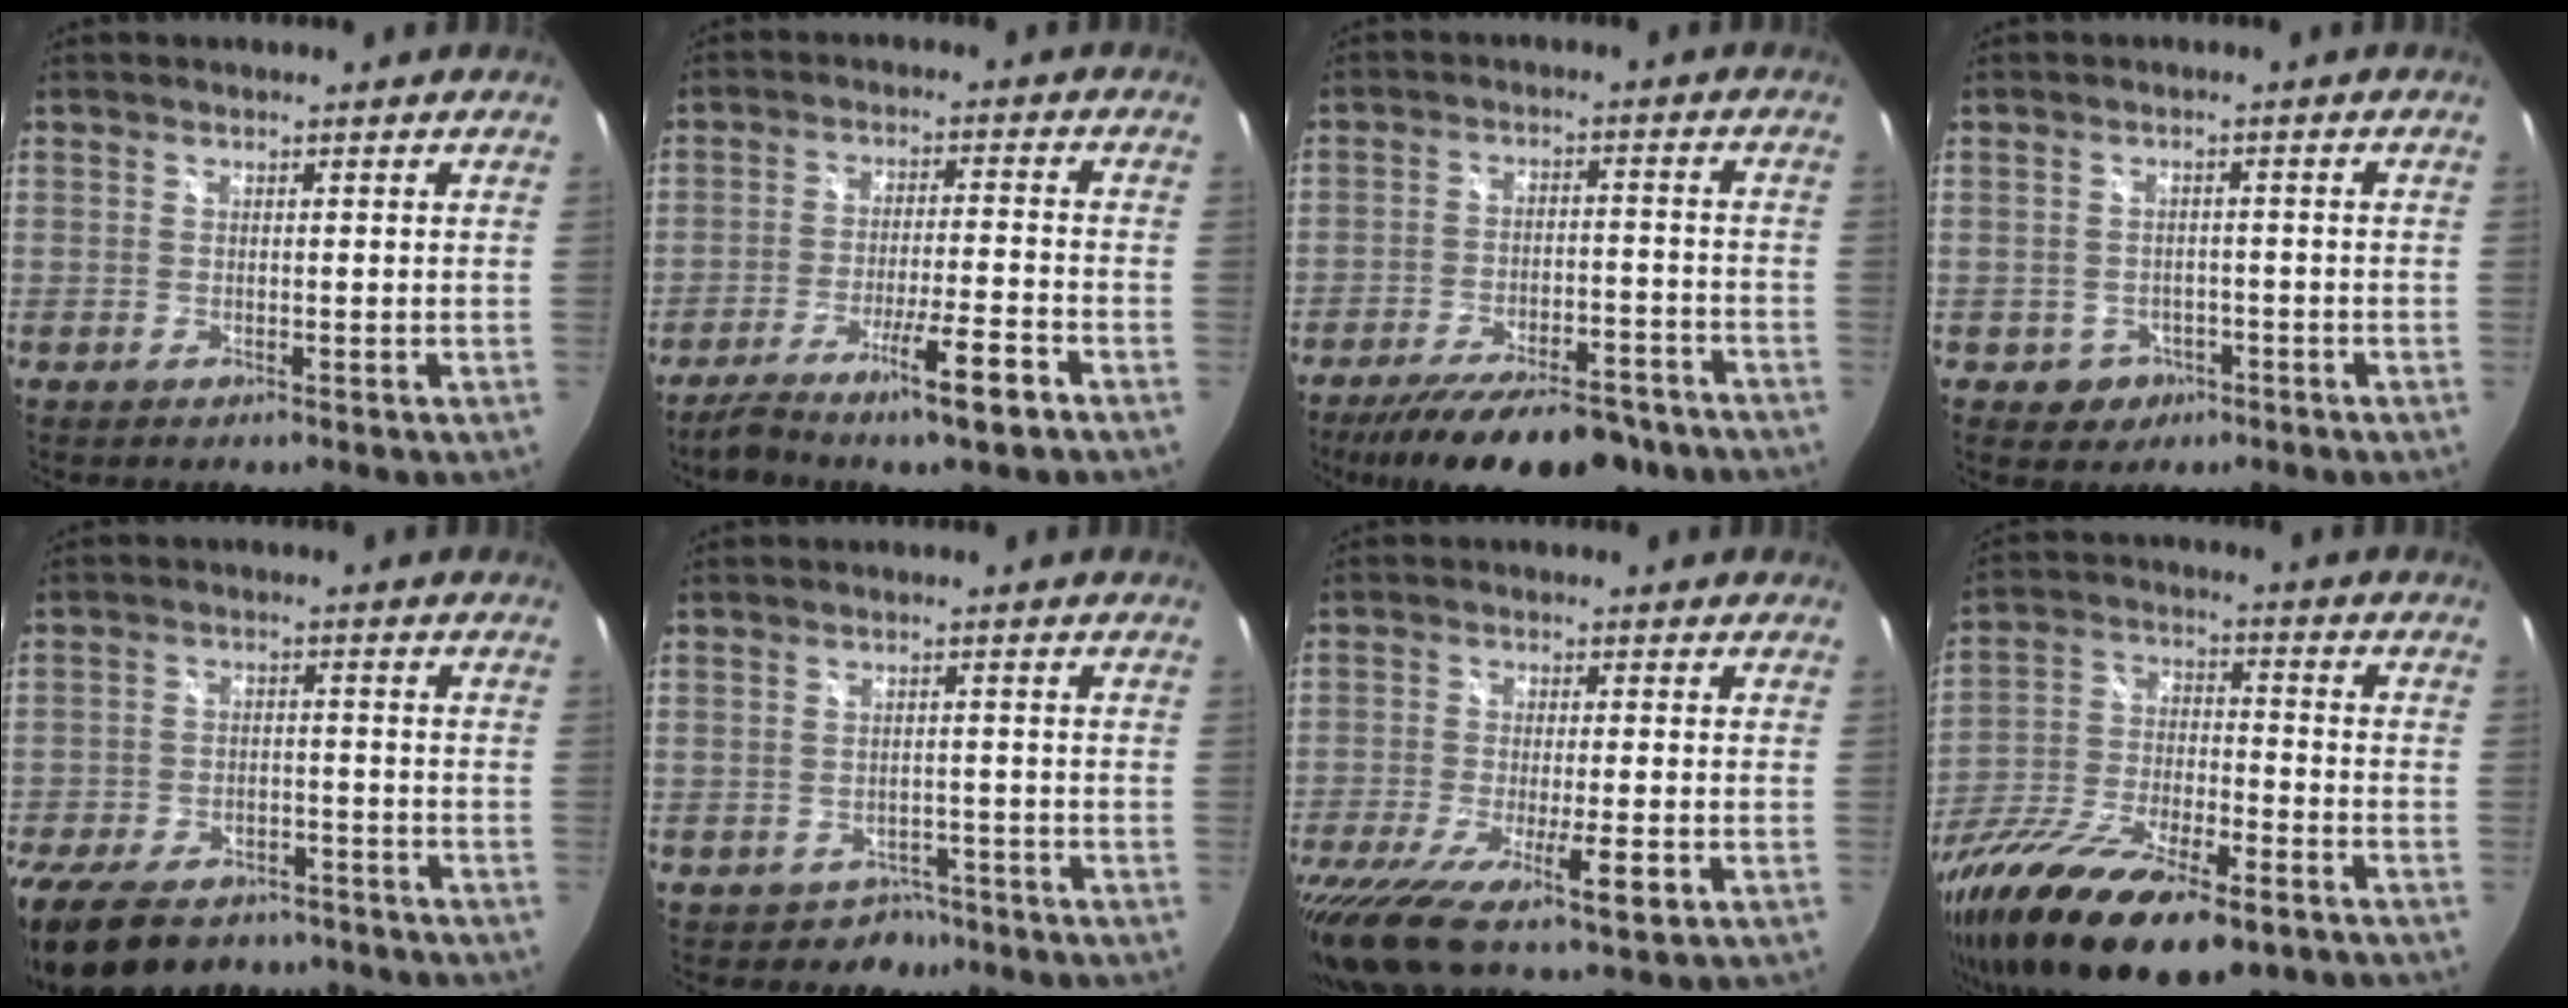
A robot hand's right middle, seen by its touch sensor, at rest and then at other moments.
{"total": 9.5, "force": [-6.7, 0.2, 6.8], "torque": [-0.137, -0.010, -0.112]}
{"total": 20.5, "force": [-16.5, 6.3, 10.4], "torque": [-0.189, -0.030, -0.232]}
{"total": 4.5, "force": [-1.9, 4.0, 0.7], "torque": [-0.029, 0.007, -0.019]}
{"total": 21.2, "force": [-16.0, 10.2, 9.4], "torque": [-0.227, -0.012, -0.237]}
{"total": 4.4, "force": [-3.1, 3.1, -0.2], "torque": [0.003, 0.018, -0.042]}
{"total": 16.9, "force": [-9.9, 4.6, 12.9], "torque": [-0.261, -0.070, -0.165]}
{"total": 25.9, "force": [-16.9, 9.4, 17.2], "torque": [-0.339, -0.056, -0.282]}